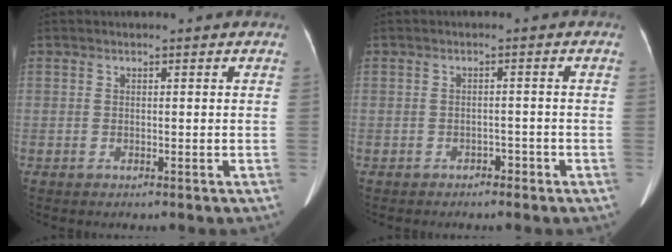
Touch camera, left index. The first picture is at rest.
{"total": 1.6, "force": [-1.2, 0.9, 0.5], "torque": [-0.007, 0.003, -0.020]}